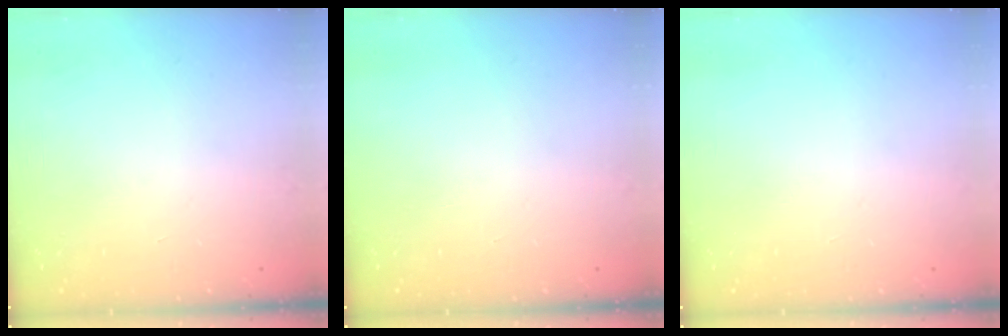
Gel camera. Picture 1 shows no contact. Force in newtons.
{"total": 0.0}
{"total": 0.0}